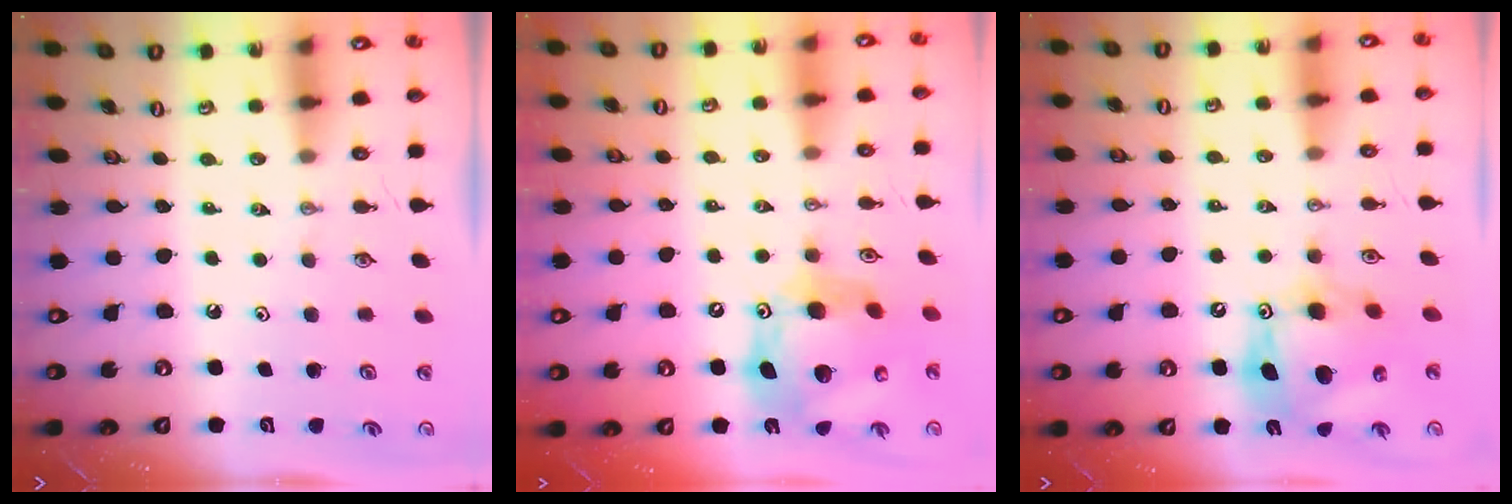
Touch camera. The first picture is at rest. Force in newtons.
{"total": 18.4, "press": 18.3, "slide": 1.9}
{"total": 14.7, "press": 14.6, "slide": 1.3}